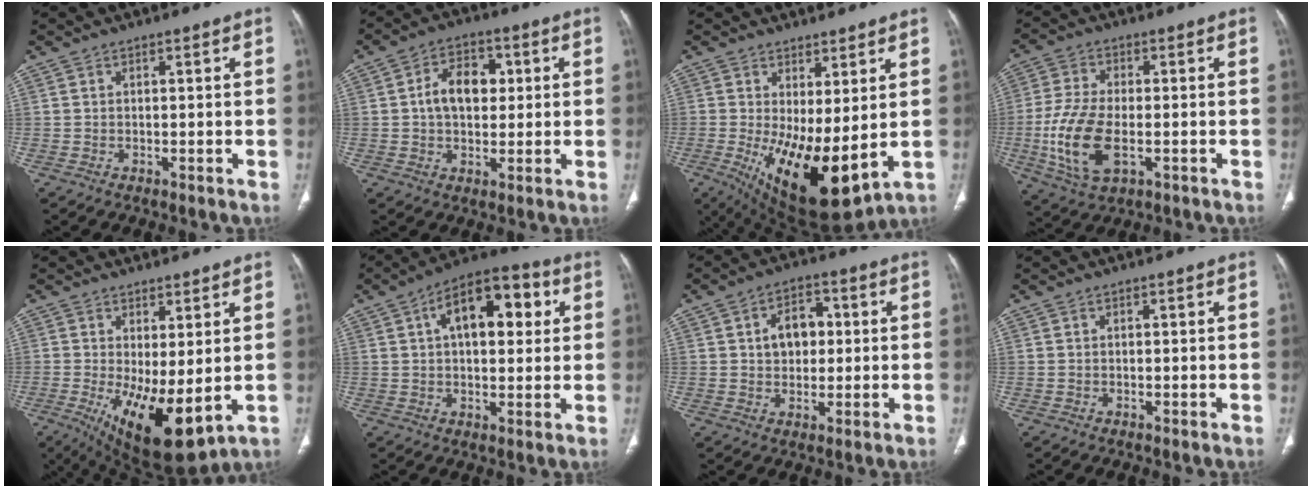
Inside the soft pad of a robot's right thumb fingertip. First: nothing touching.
{"total": 9.1, "force": [1.2, 6.2, 6.6], "torque": [-0.085, 0.014, 0.016]}
{"total": 15.0, "force": [-0.8, 5.9, 13.8], "torque": [-0.233, -0.031, 0.012]}
{"total": 13.0, "force": [-2.8, 6.7, 10.8], "torque": [-0.231, -0.001, -0.048]}
{"total": 13.3, "force": [-1.7, 5.1, 12.1], "torque": [-0.204, -0.027, -0.005]}
{"total": 15.2, "force": [4.5, 7.8, 12.2], "torque": [-0.154, 0.020, 0.063]}
{"total": 7.5, "force": [1.2, 5.3, 5.2], "torque": [-0.053, 0.011, 0.015]}
{"total": 0.0}